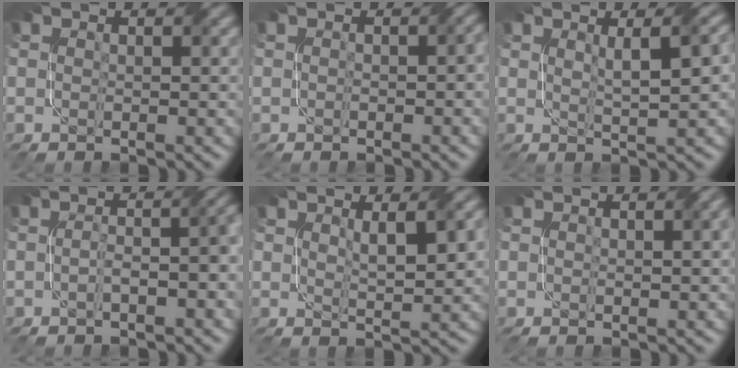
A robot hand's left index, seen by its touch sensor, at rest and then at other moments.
{"total": 1.5, "force": [-0.2, 0.6, 1.3], "torque": [-0.018, -0.001, -0.002]}
{"total": 3.9, "force": [1.2, 0.8, 3.6], "torque": [-0.049, 0.005, 0.020]}
{"total": 3.8, "force": [-0.8, 1.3, 3.5], "torque": [-0.036, 0.012, -0.016]}
{"total": 3.0, "force": [1.1, 0.8, 2.7], "torque": [-0.045, -0.001, 0.022]}
{"total": 1.5, "force": [0.5, 0.5, 1.3], "torque": [-0.012, 0.005, 0.001]}